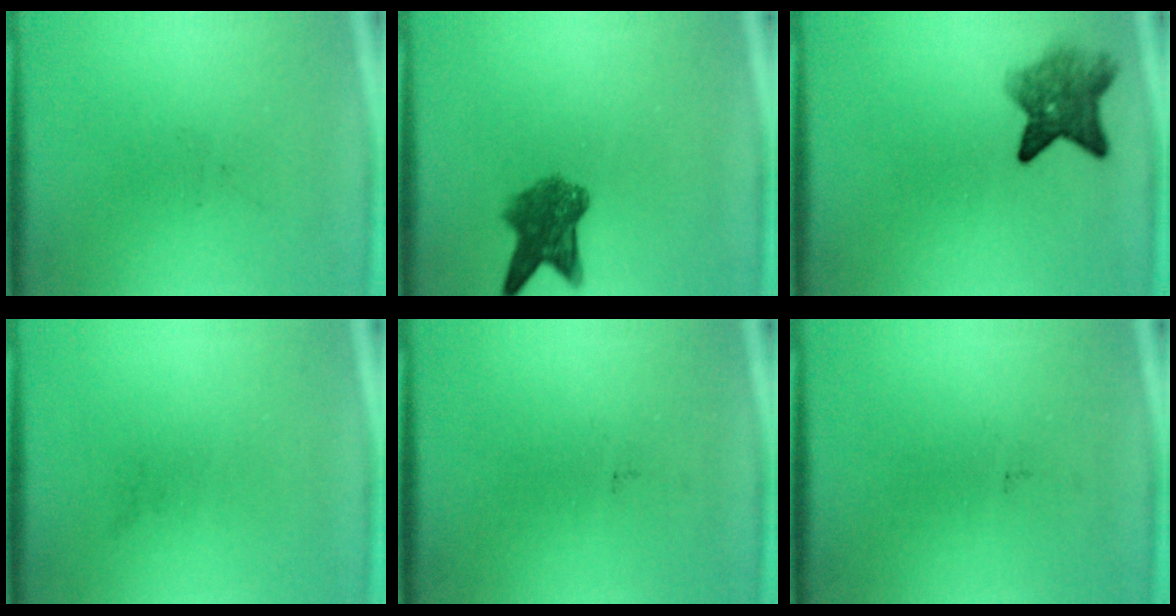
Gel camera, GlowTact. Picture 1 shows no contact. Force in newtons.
{"total": 6.3}
{"total": 5.9}
{"total": 0.0}
{"total": 0.0}
{"total": 0.0}